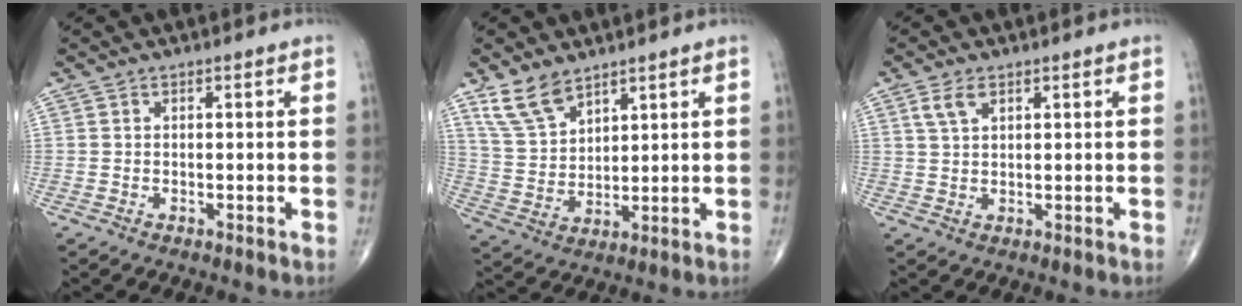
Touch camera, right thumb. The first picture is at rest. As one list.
[{"total": 8.3, "force": [6.0, 4.1, 4.0], "torque": [-0.065, -0.027, 0.130]}, {"total": 3.4, "force": [1.8, 1.7, 2.3], "torque": [-0.045, 0.001, 0.039]}]